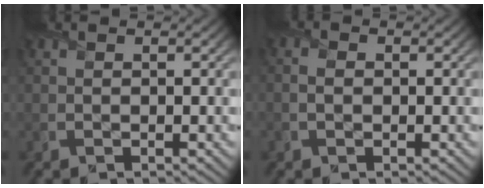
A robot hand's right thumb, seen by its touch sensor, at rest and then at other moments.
{"total": 1.4, "force": [-0.3, 1.0, 1.0], "torque": [-0.025, 0.001, -0.006]}